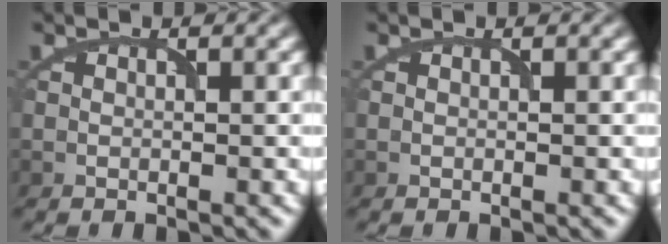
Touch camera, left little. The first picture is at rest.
{"total": 0.0}